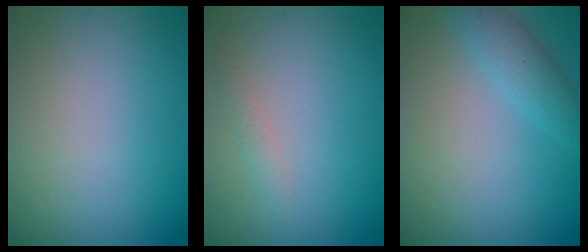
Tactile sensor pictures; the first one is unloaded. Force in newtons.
{"total": 1.0, "press": 1.0, "slide": 0.0}
{"total": 2.7, "press": 2.7, "slide": 0.1}